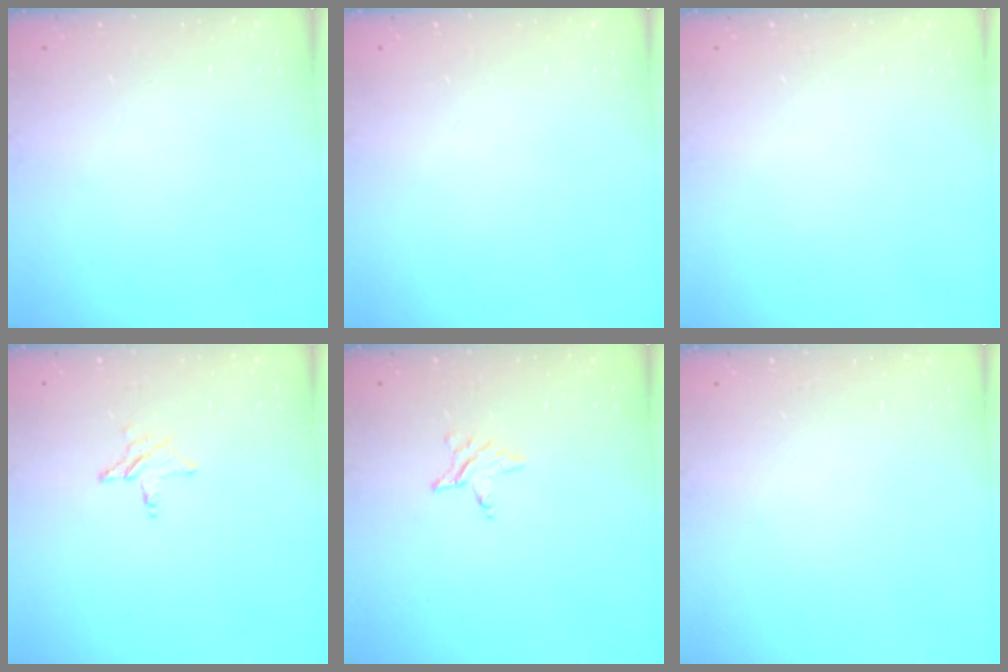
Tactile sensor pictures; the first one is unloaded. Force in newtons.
{"total": 0.0}
{"total": 0.0}
{"total": 3.6, "press": 3.6, "slide": 0.5}
{"total": 2.8, "press": 2.8, "slide": 0.3}
{"total": 0.0}